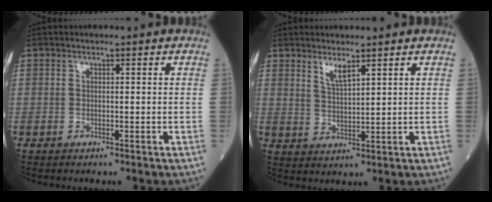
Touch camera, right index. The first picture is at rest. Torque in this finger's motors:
{"motor_torque": [0.04, 0.04, 0.01, 0.02]}